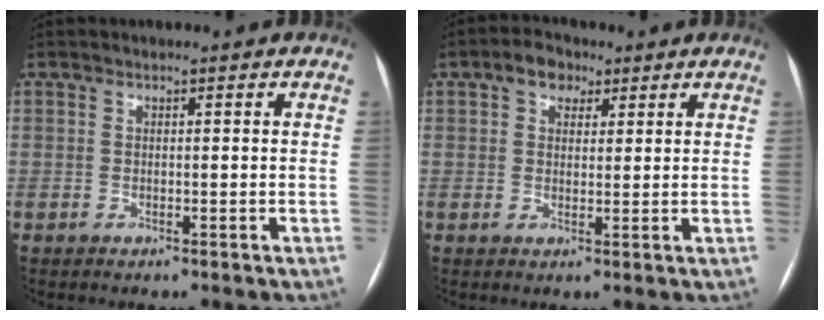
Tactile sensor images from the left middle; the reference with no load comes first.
{"total": 4.1, "force": [2.1, 2.8, 2.0], "torque": [-0.034, 0.018, 0.036]}